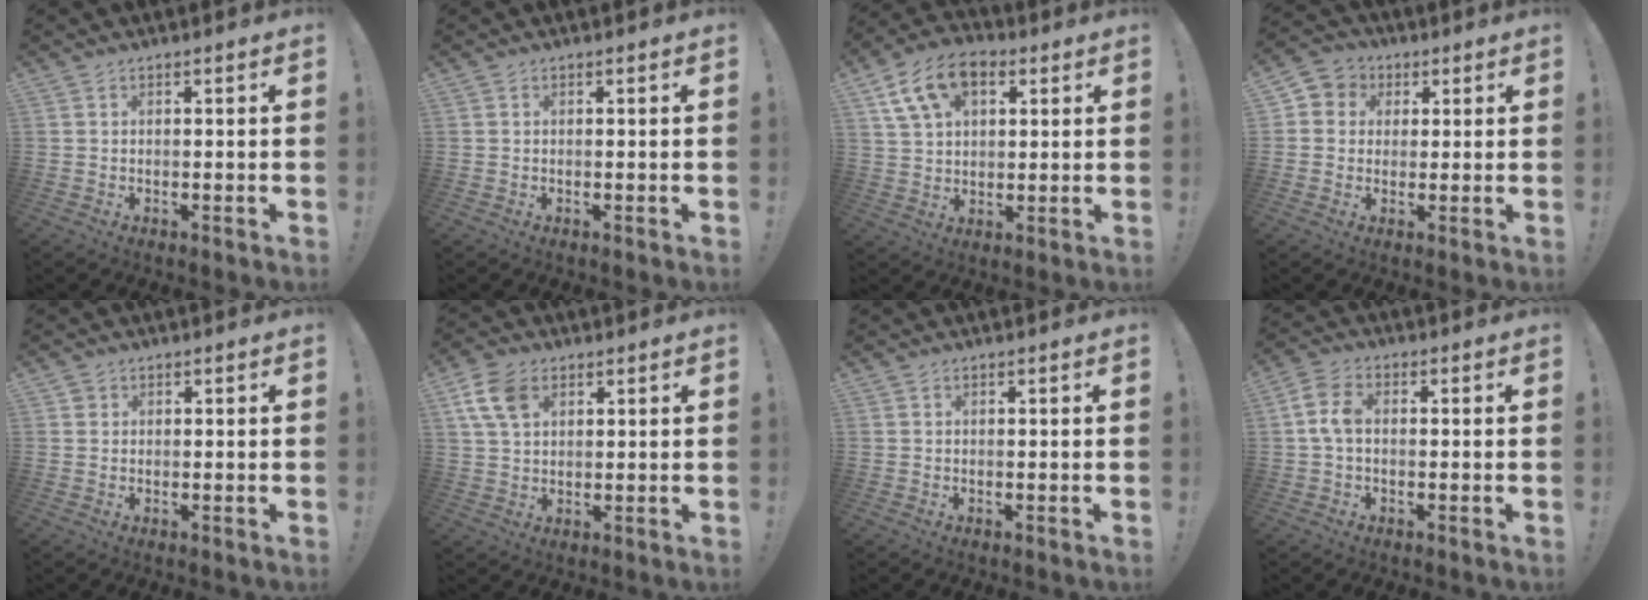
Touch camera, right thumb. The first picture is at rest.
{"total": 0.0}
{"total": 13.7, "force": [5.9, 8.9, 8.5], "torque": [-0.144, -0.011, 0.119]}
{"total": 5.7, "force": [0.4, 5.6, 1.4], "torque": [-0.013, 0.005, 0.010]}
{"total": 1.2, "force": [0.6, 1.0, 0.1], "torque": [0.003, 0.000, 0.011]}
{"total": 9.2, "force": [3.9, 6.1, 5.7], "torque": [-0.116, -0.001, 0.075]}
{"total": 0.0}
{"total": 6.1, "force": [0.0, 3.5, 4.9], "torque": [-0.109, 0.007, 0.000]}